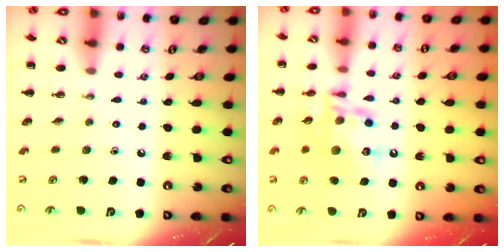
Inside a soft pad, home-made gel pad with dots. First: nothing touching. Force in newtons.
{"total": 13.7, "press": 13.5, "slide": 2.3}